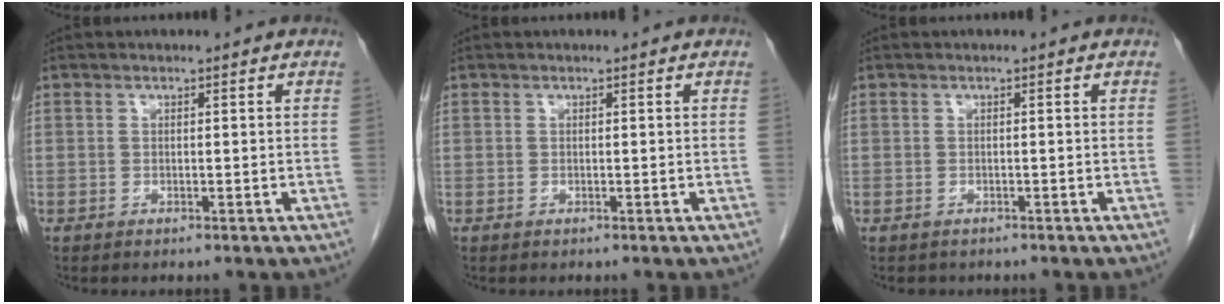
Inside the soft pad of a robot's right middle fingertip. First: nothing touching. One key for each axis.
{"total": 0.0}
{"total": 1.3, "fx": -1.1, "fy": 0.7, "fz": 0.1, "tx": -0.011, "ty": 0.001, "tz": -0.013}